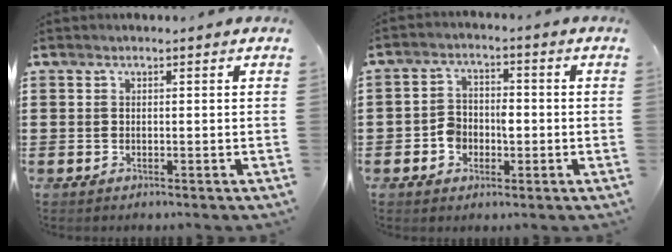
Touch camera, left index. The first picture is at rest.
{"total": 3.9, "force": [-1.6, 2.9, 2.1], "torque": [-0.044, 0.009, -0.034]}